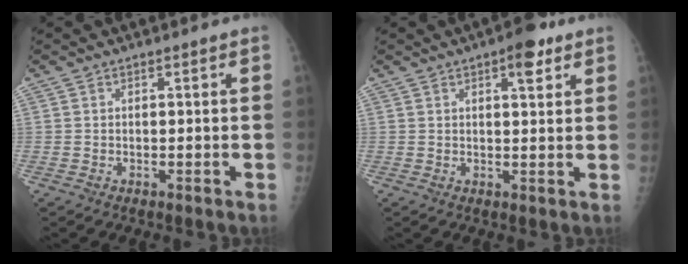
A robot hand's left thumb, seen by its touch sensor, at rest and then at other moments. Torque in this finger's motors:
{"motor_torque": [1.11, 0.41, 0.55, -0.21, 0.18]}